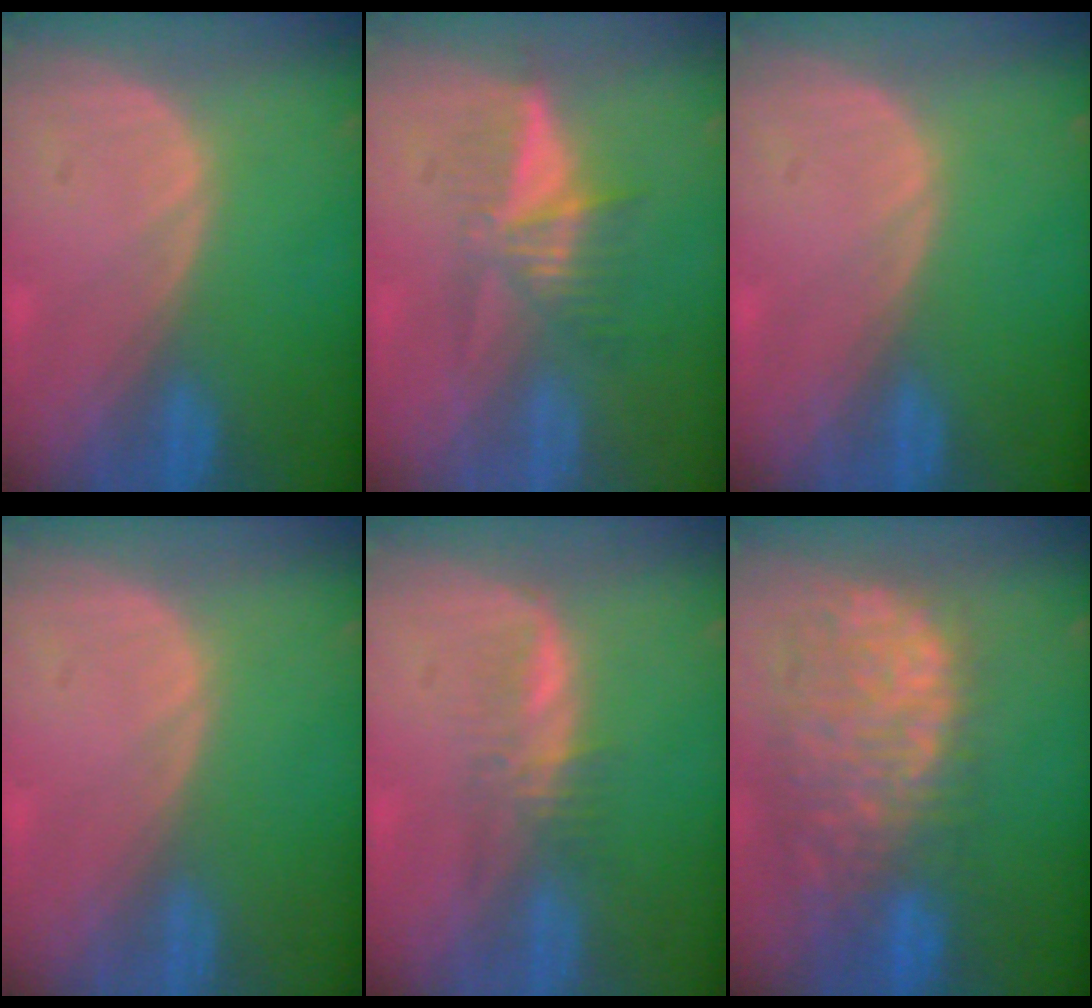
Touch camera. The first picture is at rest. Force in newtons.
{"total": 5.5, "press": 5.0, "slide": 2.2}
{"total": 0.0}
{"total": 0.0}
{"total": 3.1, "press": 3.1, "slide": 0.5}
{"total": 12.6, "press": 10.3, "slide": 7.2}